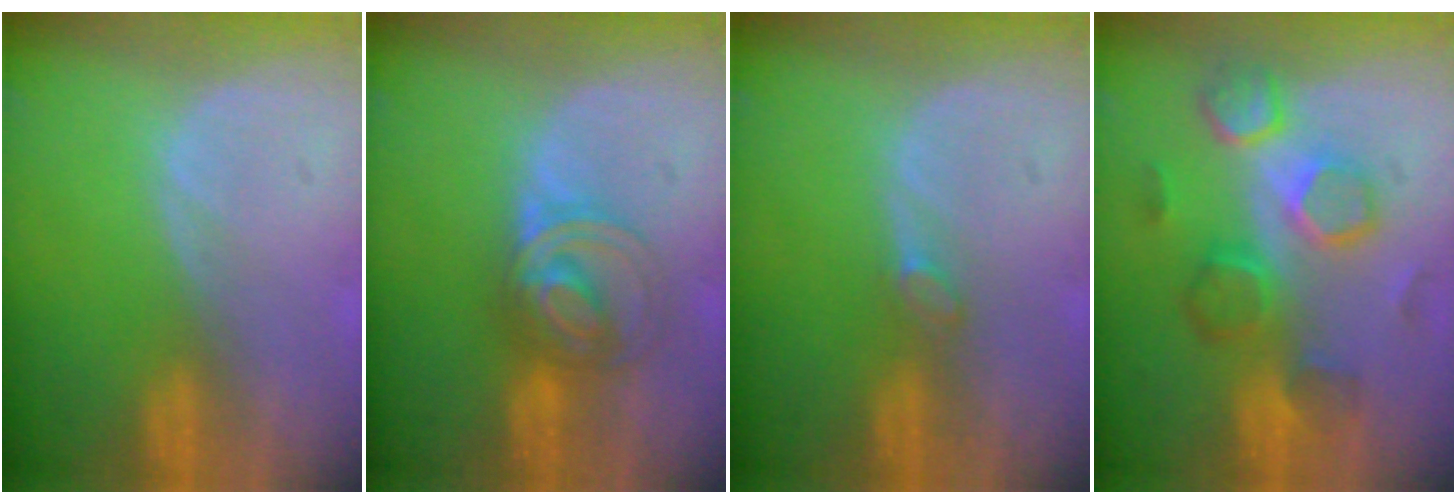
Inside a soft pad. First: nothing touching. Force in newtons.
{"total": 5.9, "press": 5.9, "slide": 0.7}
{"total": 1.2, "press": 1.1, "slide": 0.2}
{"total": 8.4, "press": 8.3, "slide": 1.3}